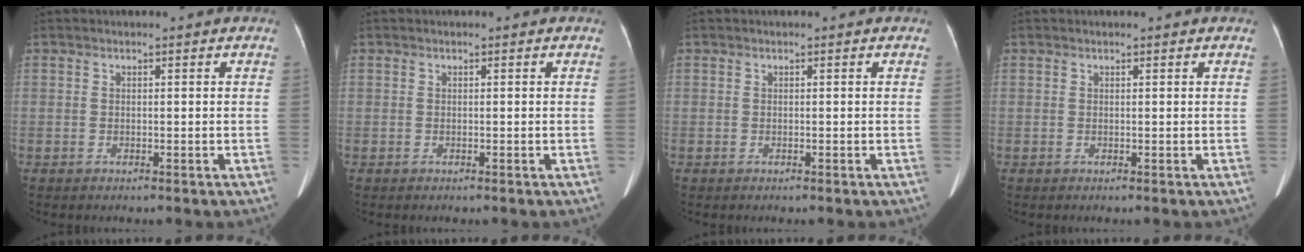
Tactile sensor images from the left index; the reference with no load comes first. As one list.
[{"total": 0.0}, {"total": 0.0}, {"total": 0.6, "force": [0.6, 0.0, 0.2], "torque": [-0.004, 0.007, 0.009]}]